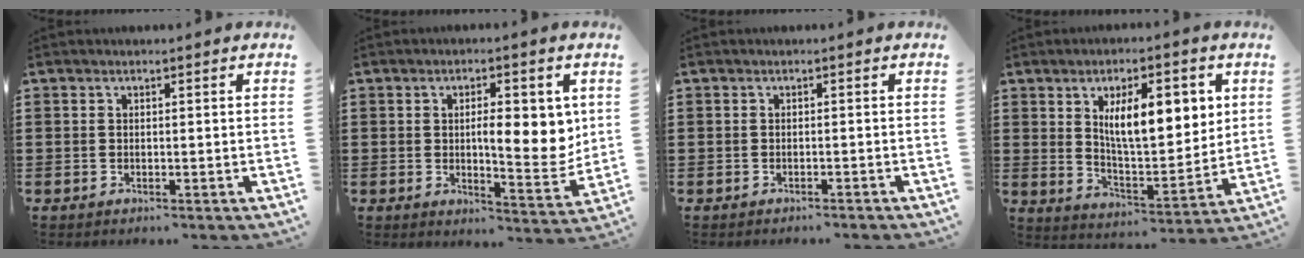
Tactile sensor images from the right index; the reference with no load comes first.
{"total": 8.6, "force": [1.4, 3.1, 7.9], "torque": [-0.112, -0.007, 0.014]}
{"total": 0.8, "force": [-0.7, 0.2, -0.1], "torque": [0.001, 0.003, -0.017]}
{"total": 10.5, "force": [3.7, 4.1, 8.9], "torque": [-0.149, -0.004, 0.059]}